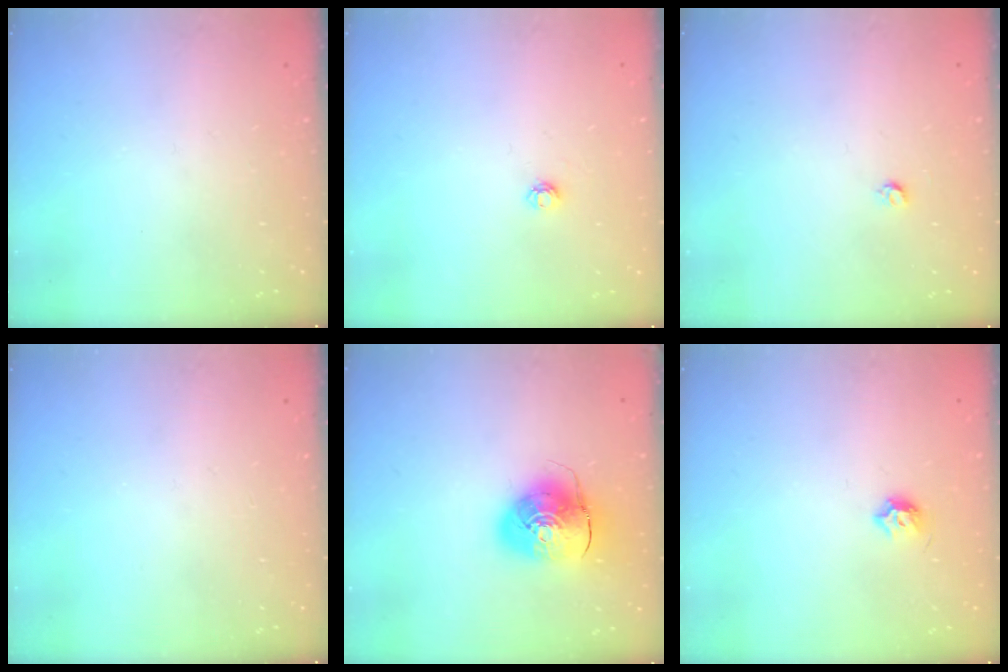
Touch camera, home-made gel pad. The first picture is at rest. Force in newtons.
{"total": 3.9, "press": 3.8, "slide": 0.5}
{"total": 3.0, "press": 3.0, "slide": 0.2}
{"total": 0.0}
{"total": 11.4, "press": 11.3, "slide": 1.8}
{"total": 5.7, "press": 5.6, "slide": 1.0}